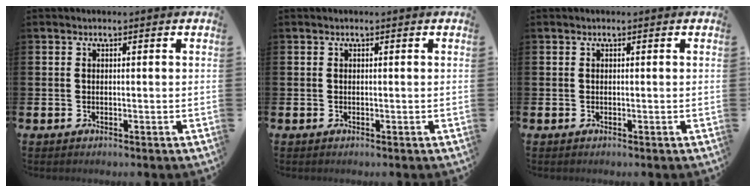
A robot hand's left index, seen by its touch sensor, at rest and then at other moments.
{"total": 0.0}
{"total": 0.0}